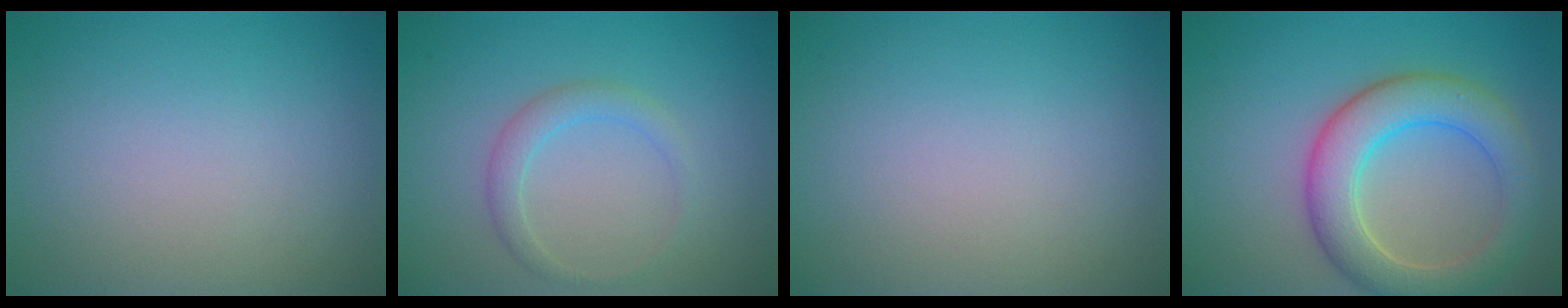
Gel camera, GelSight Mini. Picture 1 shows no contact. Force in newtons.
{"total": 1.8, "press": 1.8, "slide": 0.2}
{"total": 0.0}
{"total": 6.3, "press": 6.3, "slide": 0.3}